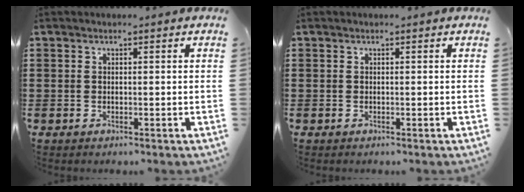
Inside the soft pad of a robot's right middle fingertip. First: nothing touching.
{"total": 0.0}